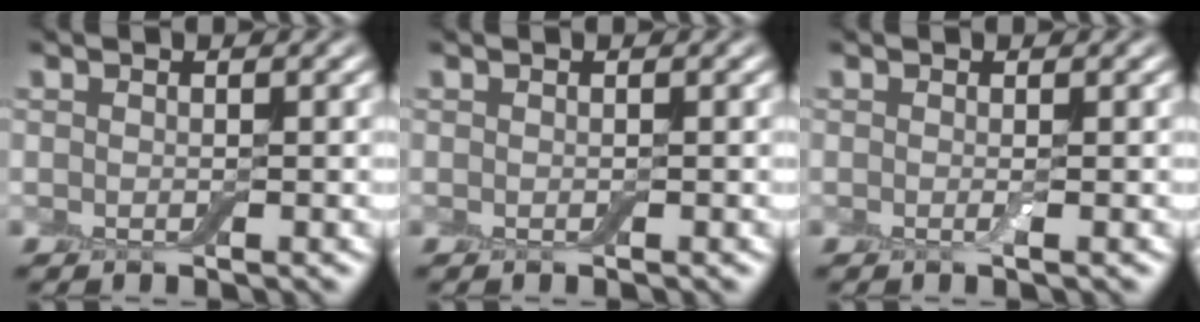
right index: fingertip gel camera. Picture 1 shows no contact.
{"total": 0.0}
{"total": 0.6, "force": [-0.1, 0.0, 0.6], "torque": [-0.016, -0.006, -0.003]}